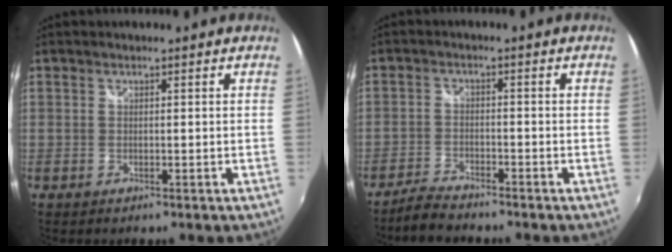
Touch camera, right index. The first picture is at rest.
{"total": 4.9, "force": [-4.5, 1.1, 1.7], "torque": [-0.055, -0.009, -0.088]}